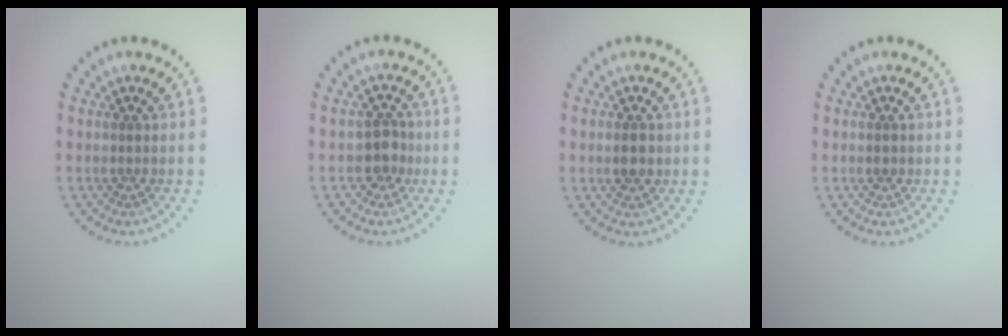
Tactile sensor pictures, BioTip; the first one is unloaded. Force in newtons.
{"total": 2.0, "press": 1.8, "slide": 0.8}
{"total": 1.7, "press": 1.7, "slide": 0.1}
{"total": 0.9, "press": 0.9, "slide": 0.2}